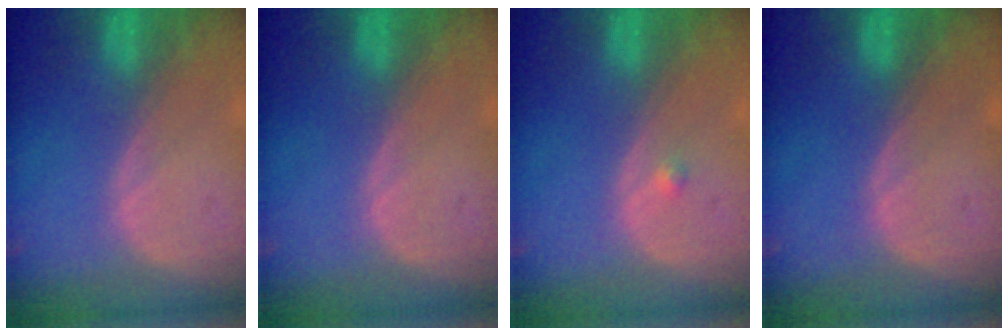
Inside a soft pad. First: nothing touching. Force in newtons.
{"total": 0.0}
{"total": 0.8, "press": 0.6, "slide": 0.4}
{"total": 0.0}